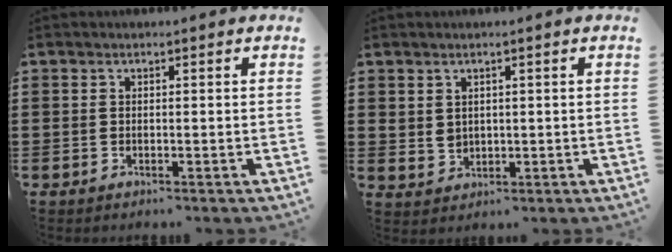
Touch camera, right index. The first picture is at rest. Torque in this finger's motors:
{"motor_torque": [1.09, 1.05, 0.01, 0.03]}